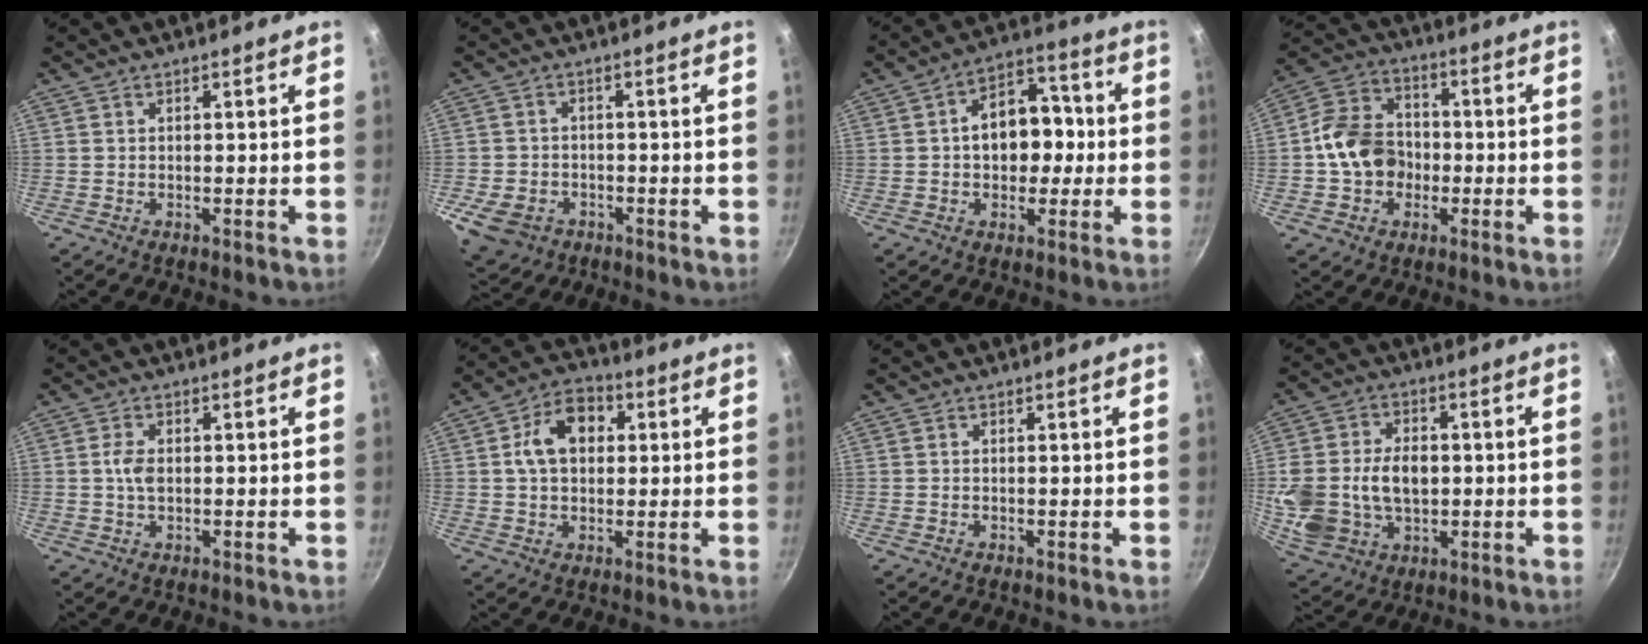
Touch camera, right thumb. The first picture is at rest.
{"total": 8.6, "force": [-3.4, 6.5, 4.5], "torque": [-0.082, 0.014, -0.056]}
{"total": 12.2, "force": [0.0, 8.8, 8.5], "torque": [-0.075, 0.031, -0.011]}
{"total": 12.0, "force": [-1.5, 9.8, 6.8], "torque": [-0.100, 0.033, -0.038]}
{"total": 3.2, "force": [0.1, 1.9, 2.5], "torque": [-0.048, 0.005, 0.000]}
{"total": 10.1, "force": [2.0, 7.2, 6.8], "torque": [-0.083, 0.016, 0.020]}
{"total": 0.0}
{"total": 16.5, "force": [-0.2, 12.1, 11.1], "torque": [-0.212, 0.005, 0.007]}